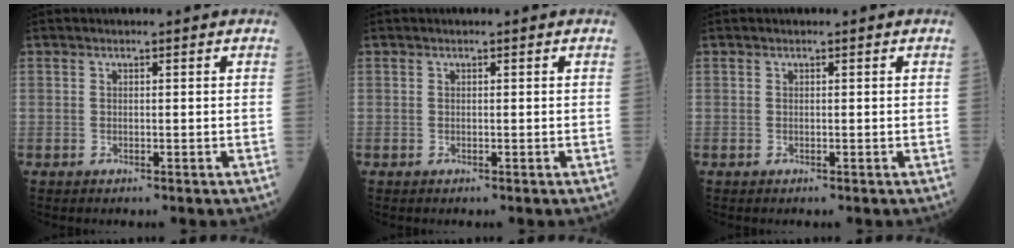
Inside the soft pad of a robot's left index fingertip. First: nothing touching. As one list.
[{"total": 0.0}, {"total": 0.0}]